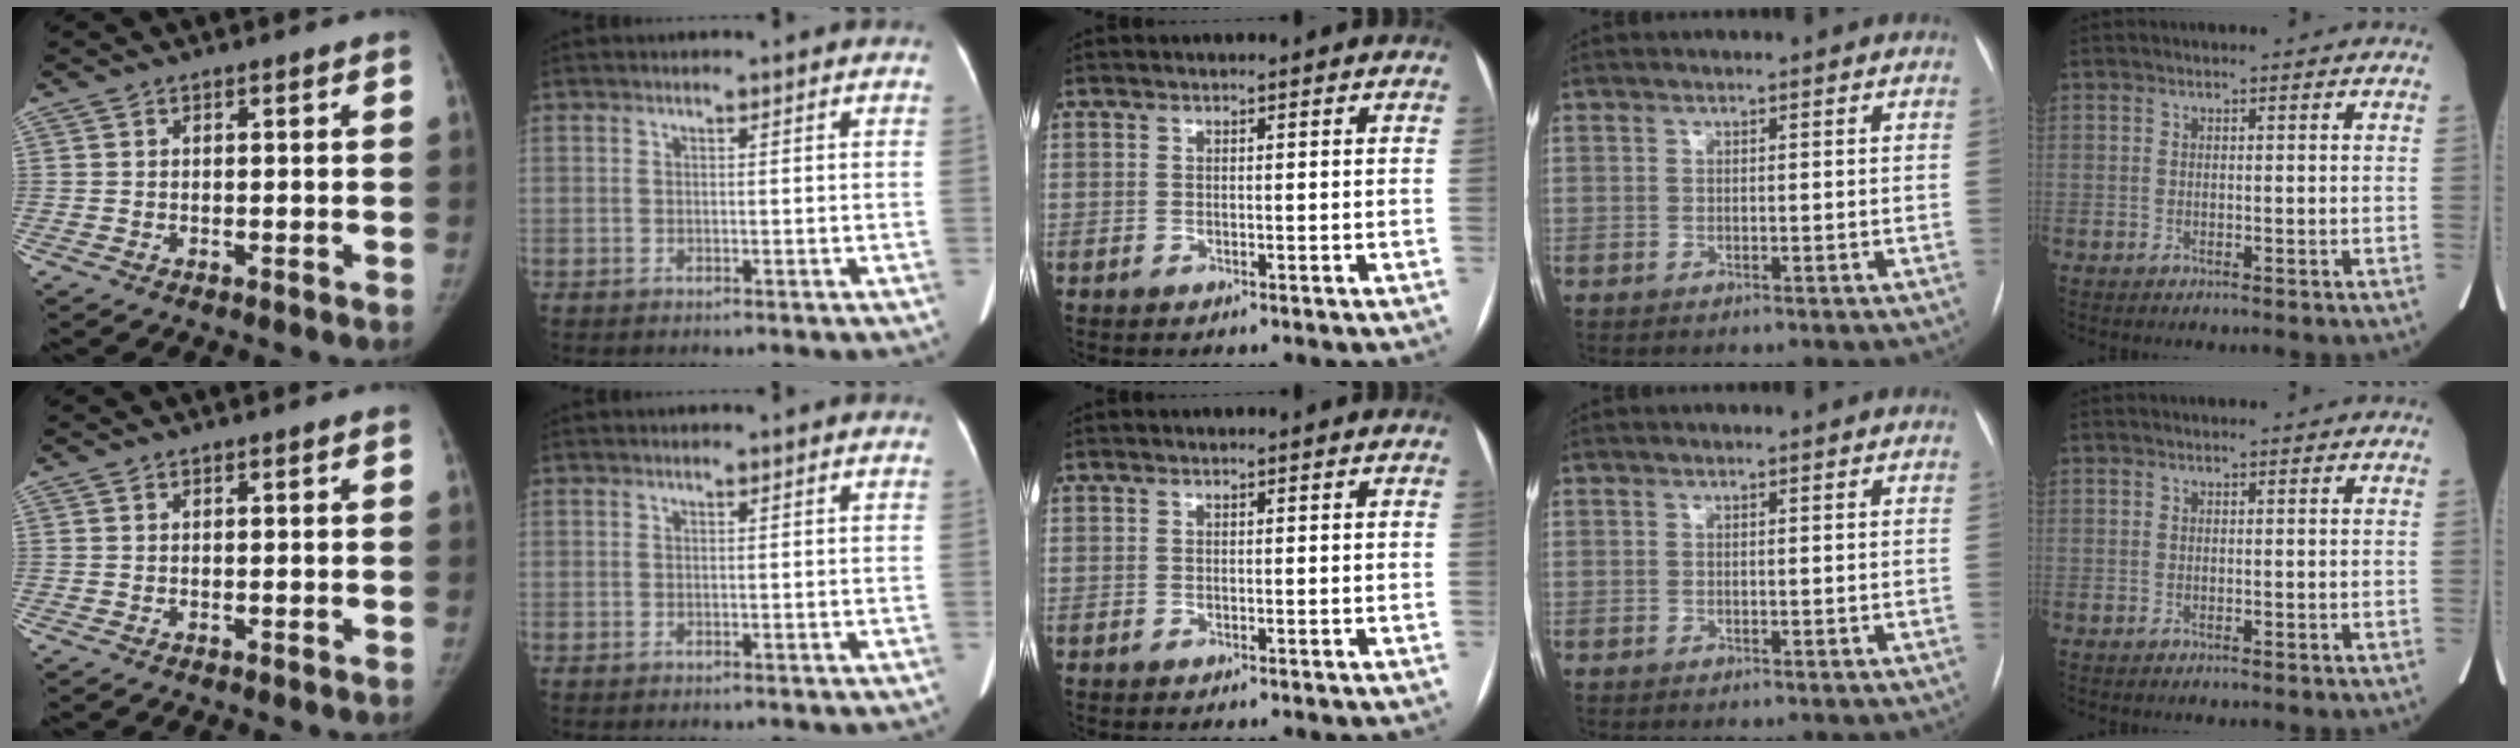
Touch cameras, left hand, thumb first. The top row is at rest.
{}